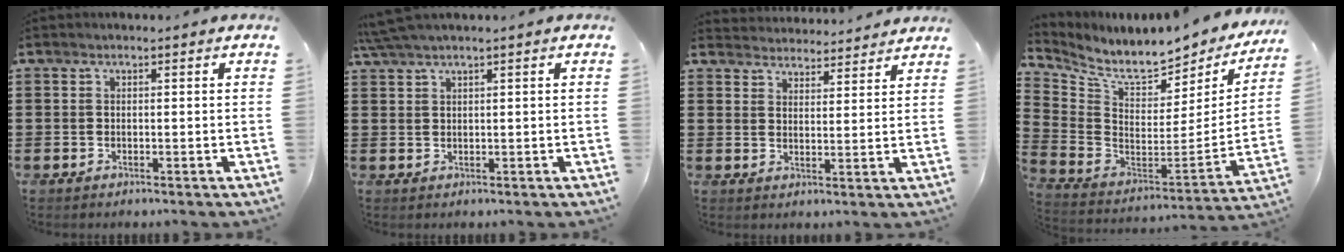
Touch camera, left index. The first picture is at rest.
{"total": 2.3, "force": [1.7, -0.2, 1.5], "torque": [-0.032, 0.000, 0.033]}
{"total": 3.8, "force": [3.8, 0.1, -0.4], "torque": [-0.006, -0.018, 0.068]}
{"total": 6.7, "force": [5.9, 1.4, 2.8], "torque": [-0.088, -0.059, 0.097]}